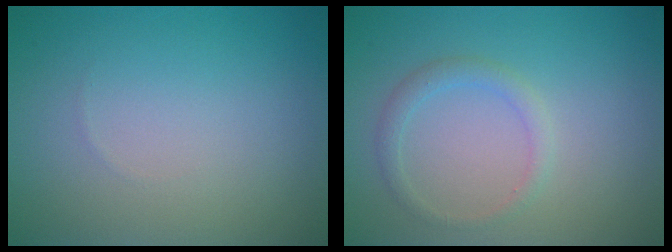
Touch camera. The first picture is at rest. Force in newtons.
{"total": 1.5, "press": 1.5, "slide": 0.1}